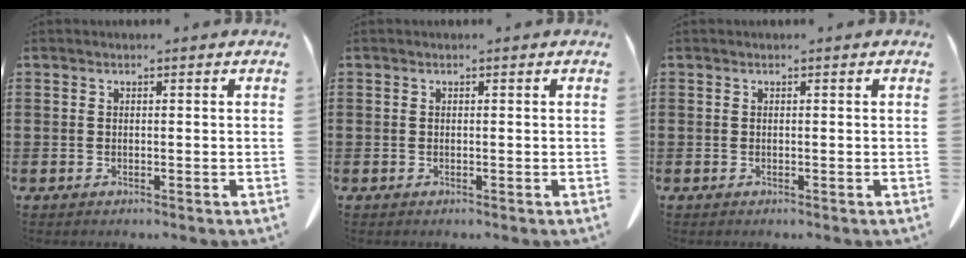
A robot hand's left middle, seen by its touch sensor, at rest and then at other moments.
{"total": 0.0}
{"total": 0.0}